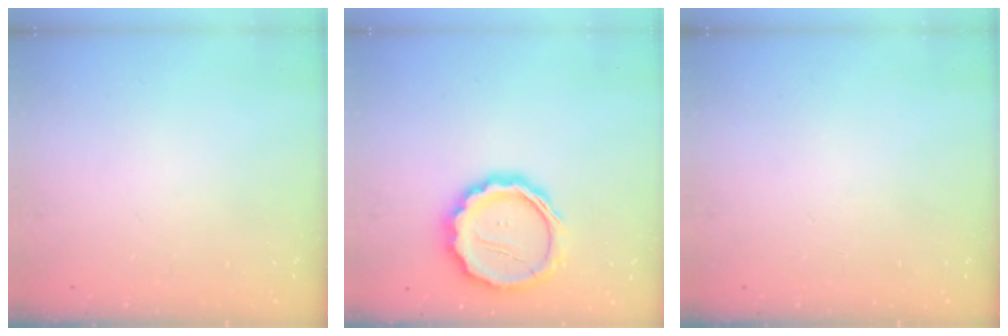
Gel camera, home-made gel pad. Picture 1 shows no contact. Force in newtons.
{"total": 16.7, "press": 16.4, "slide": 3.3}
{"total": 0.0}